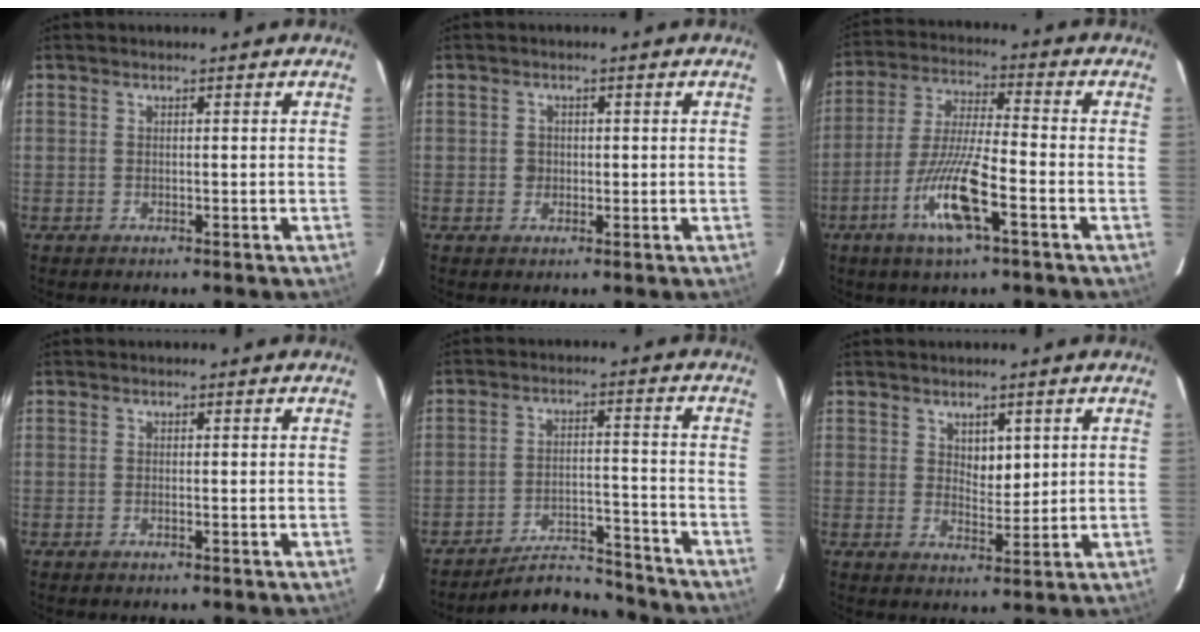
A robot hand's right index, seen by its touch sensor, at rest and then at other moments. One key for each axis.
{"total": 1.7, "fx": 0.0, "fy": 1.6, "fz": 0.7, "tx": -0.012, "ty": 0.002, "tz": 0.002}
{"total": 12.0, "fx": -5.1, "fy": 1.3, "fz": 10.8, "tx": -0.215, "ty": -0.012, "tz": -0.097}
{"total": 0.0}
{"total": 8.0, "fx": -8.0, "fy": 1.2, "fz": 0.2, "tx": -0.004, "ty": 0.022, "tz": -0.131}
{"total": 3.4, "fx": 1.4, "fy": 1.9, "fz": 2.5, "tx": -0.037, "ty": -0.003, "tz": 0.029}